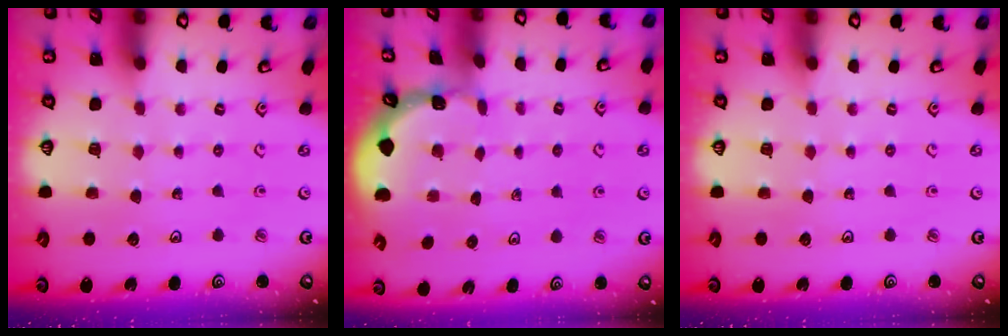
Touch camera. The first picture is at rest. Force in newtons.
{"total": 0.8, "press": 0.8, "slide": 0.1}
{"total": 0.0}